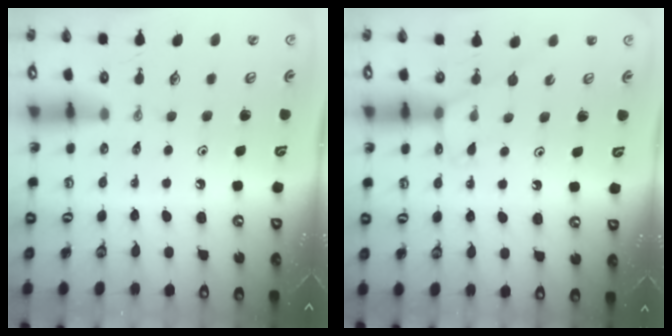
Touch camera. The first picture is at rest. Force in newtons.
{"total": 4.9, "press": 4.9, "slide": 0.6}